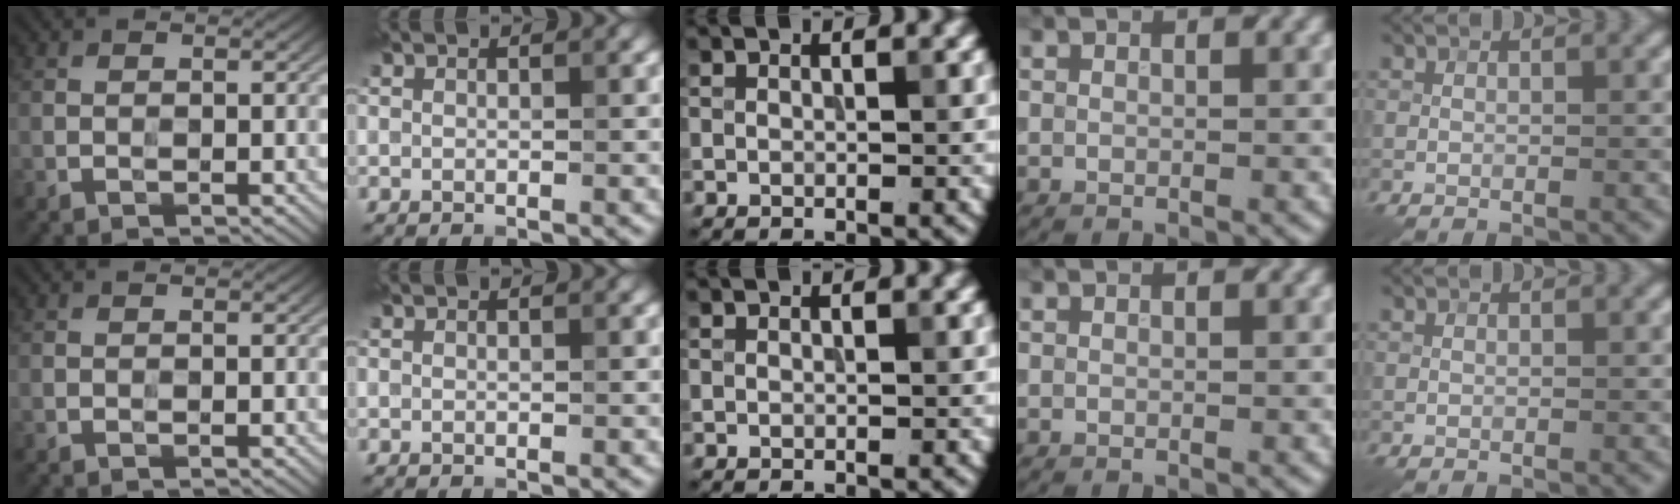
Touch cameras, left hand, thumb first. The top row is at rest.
{}